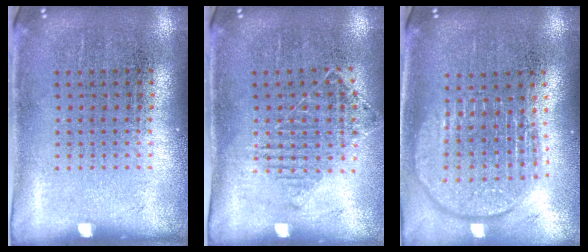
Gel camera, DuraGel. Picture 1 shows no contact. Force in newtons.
{"total": 1.0, "press": 1.0, "slide": 0.2}
{"total": 1.9, "press": 1.6, "slide": 1.0}